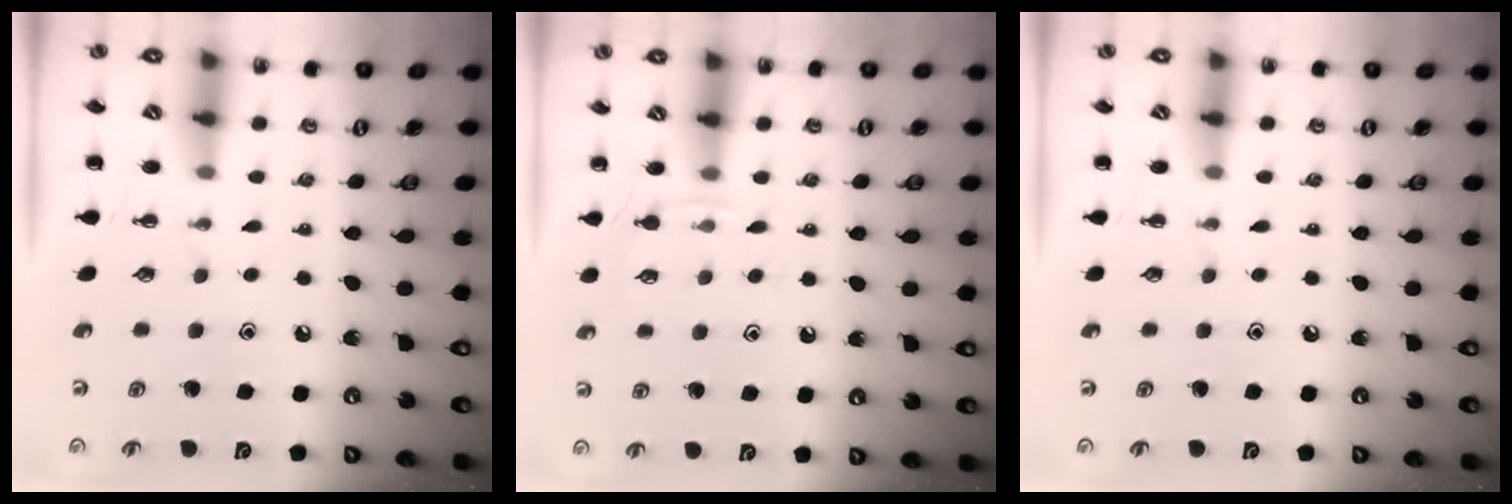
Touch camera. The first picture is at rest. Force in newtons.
{"total": 6.1, "press": 5.9, "slide": 1.7}
{"total": 0.0}